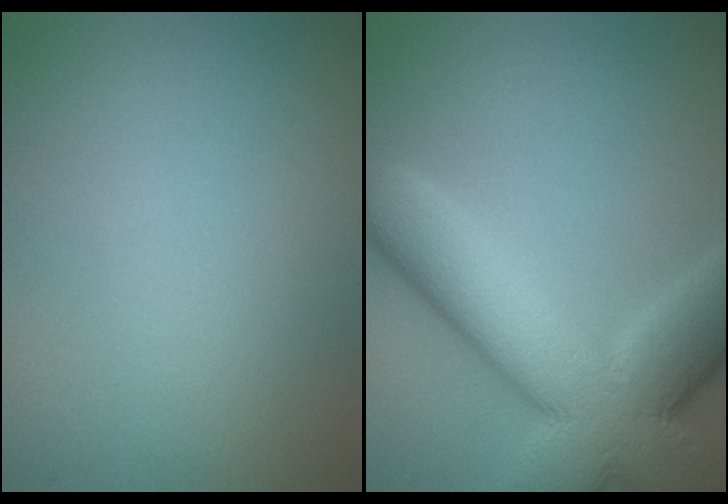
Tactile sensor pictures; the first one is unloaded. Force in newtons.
{"total": 12.8, "press": 12.8, "slide": 0.8}